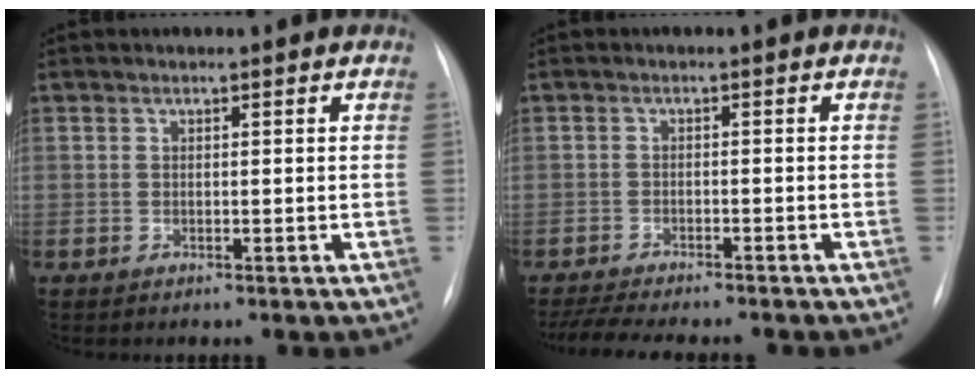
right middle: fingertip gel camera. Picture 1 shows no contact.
{"total": 11.1, "force": [-9.8, 1.5, 5.0], "torque": [-0.072, -0.008, -0.139]}